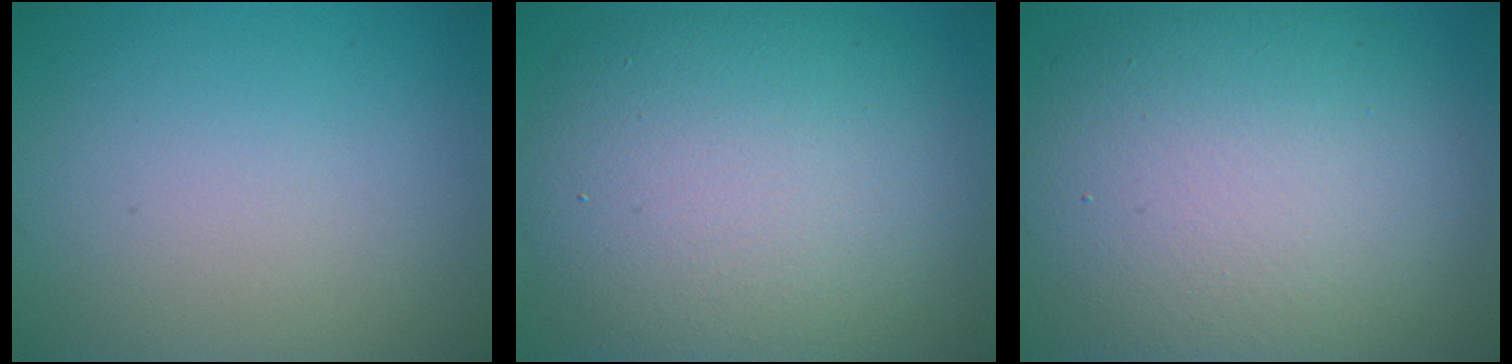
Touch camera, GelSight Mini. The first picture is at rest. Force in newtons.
{"total": 11.9, "press": 11.9, "slide": 0.7}
{"total": 12.7, "press": 12.7, "slide": 0.6}